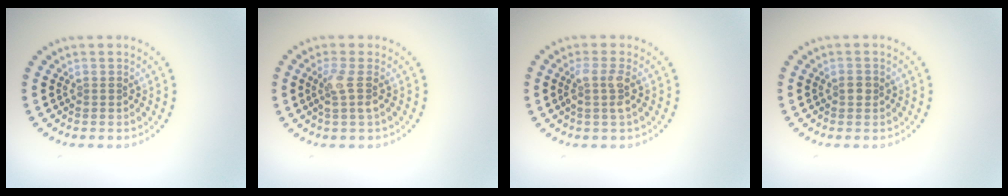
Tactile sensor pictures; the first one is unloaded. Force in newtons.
{"total": 2.0, "press": 1.6, "slide": 1.2}
{"total": 1.9, "press": 1.6, "slide": 1.1}
{"total": 0.9, "press": 0.9, "slide": 0.2}